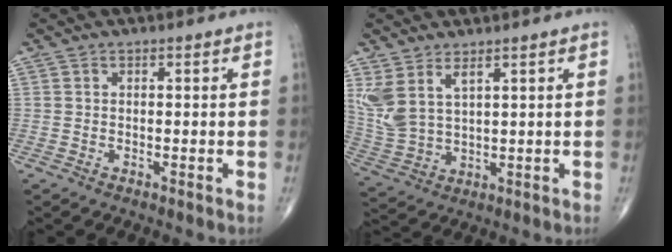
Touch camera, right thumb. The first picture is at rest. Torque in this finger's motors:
{"motor_torque": [0.15, 0.20, 0.75, 0.57, 0.10]}